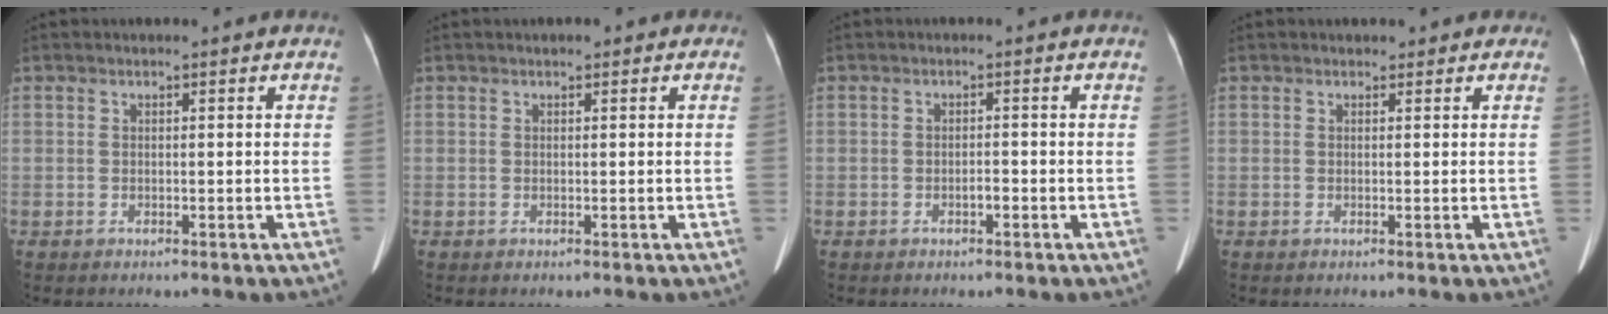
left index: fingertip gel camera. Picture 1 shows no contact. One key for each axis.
{"total": 1.0, "fx": 0.6, "fy": 0.6, "fz": 0.6, "tx": -0.007, "ty": 0.007, "tz": 0.005}
{"total": 1.0, "fx": -0.6, "fy": 0.3, "fz": 0.8, "tx": -0.012, "ty": 0.001, "tz": -0.009}
{"total": 1.7, "fx": 1.2, "fy": 1.1, "fz": 0.3, "tx": 0.008, "ty": 0.008, "tz": 0.011}